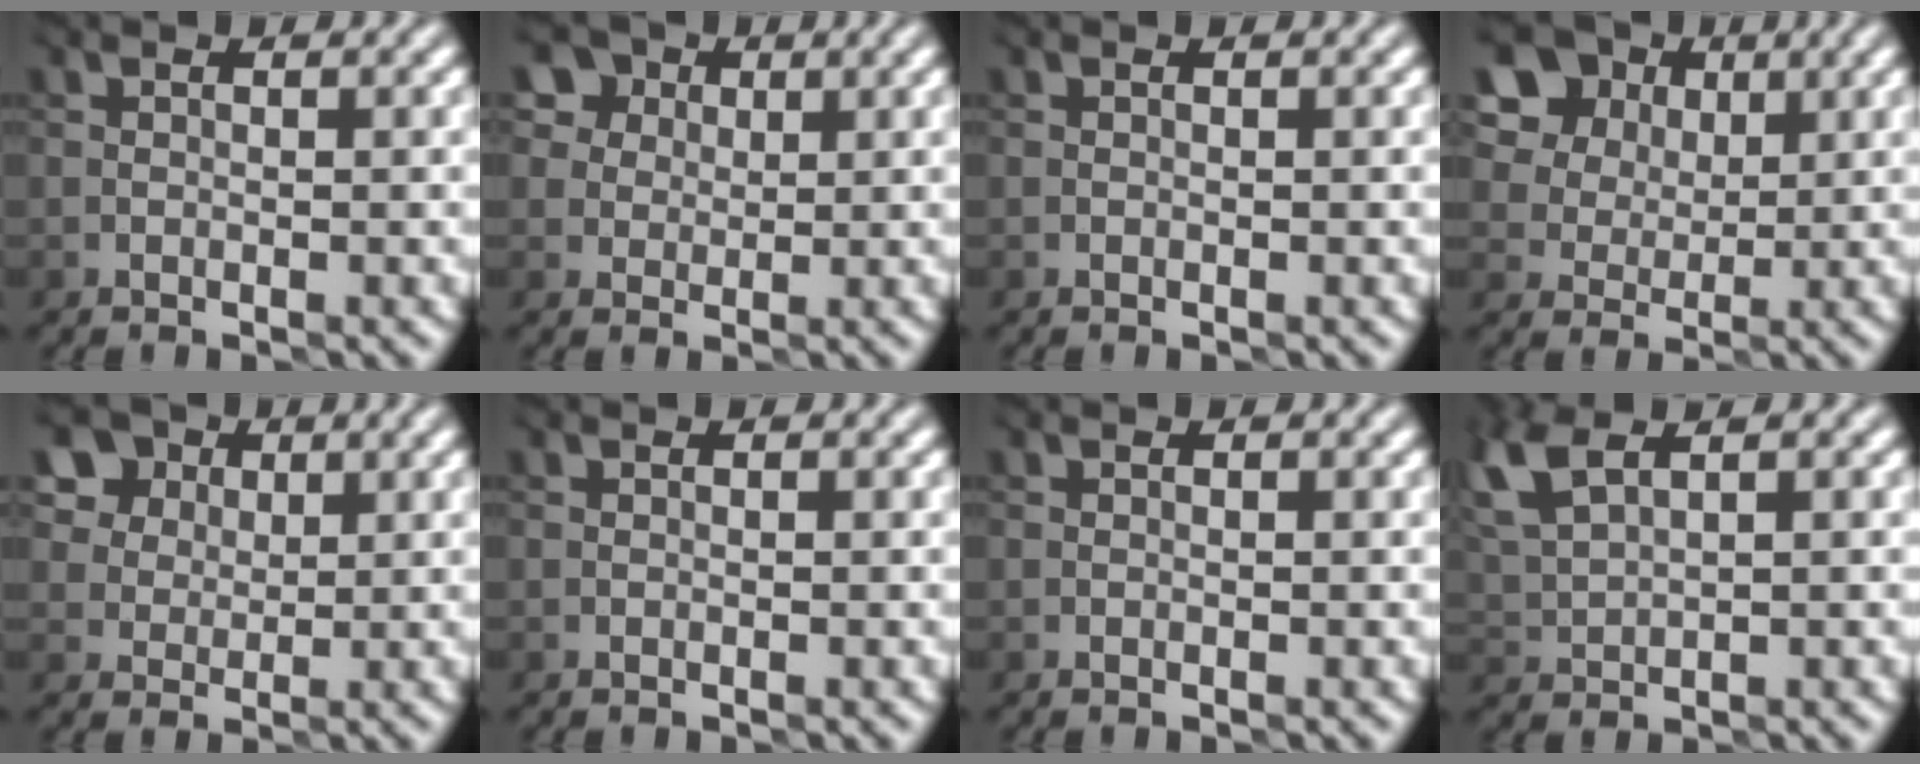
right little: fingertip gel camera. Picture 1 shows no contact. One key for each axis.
{"total": 3.8, "fx": 1.9, "fy": 3.3, "fz": 0.4, "tx": 0.024, "ty": 0.008, "tz": 0.008}
{"total": 0.0}
{"total": 10.3, "fx": 5.0, "fy": 8.4, "fz": 3.3, "tx": -0.091, "ty": 0.018, "tz": 0.093}
{"total": 6.2, "fx": 2.9, "fy": 5.2, "fz": 1.7, "tx": -0.025, "ty": 0.023, "tz": 0.042}
{"total": 0.0}
{"total": 0.0}
{"total": 4.4, "fx": 2.8, "fy": 2.0, "fz": 2.7, "tx": -0.075, "ty": 0.006, "tz": 0.064}